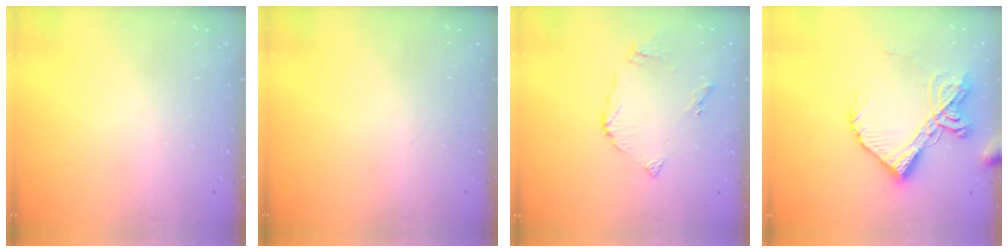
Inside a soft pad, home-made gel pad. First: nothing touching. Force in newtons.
{"total": 0.0}
{"total": 7.6, "press": 7.6, "slide": 0.8}
{"total": 15.8, "press": 15.7, "slide": 1.9}